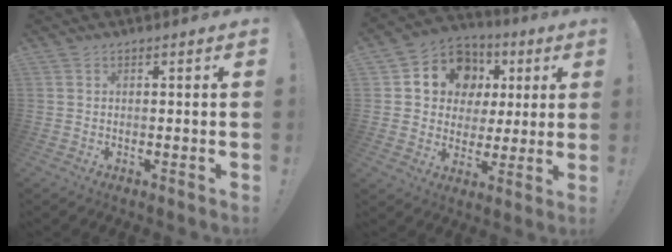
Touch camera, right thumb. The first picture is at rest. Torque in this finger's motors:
{"motor_torque": [1.78, 1.94, 0.11, -0.06, 0.02]}